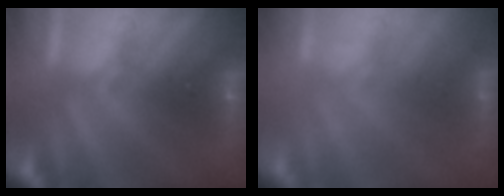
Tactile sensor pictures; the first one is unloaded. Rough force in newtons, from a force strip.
{"total": 1.7}